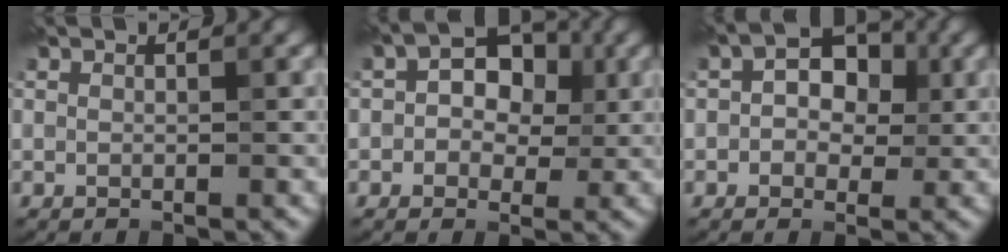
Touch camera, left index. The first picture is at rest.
{"total": 5.5, "force": [0.6, 4.0, 3.7], "torque": [-0.030, 0.012, -0.014]}
{"total": 4.6, "force": [0.5, 3.3, 3.1], "torque": [-0.027, 0.009, -0.011]}